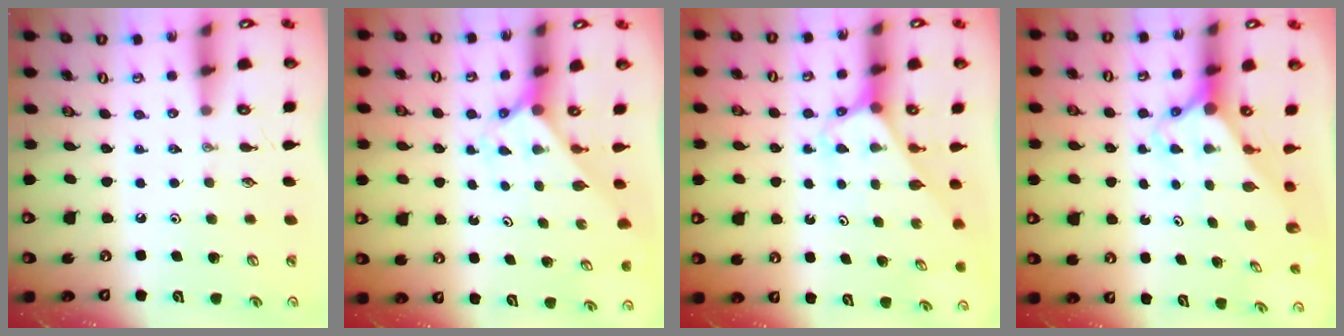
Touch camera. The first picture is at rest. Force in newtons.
{"total": 1.8, "press": 1.8, "slide": 0.1}
{"total": 3.1, "press": 3.1, "slide": 0.2}
{"total": 2.9, "press": 2.9, "slide": 0.2}